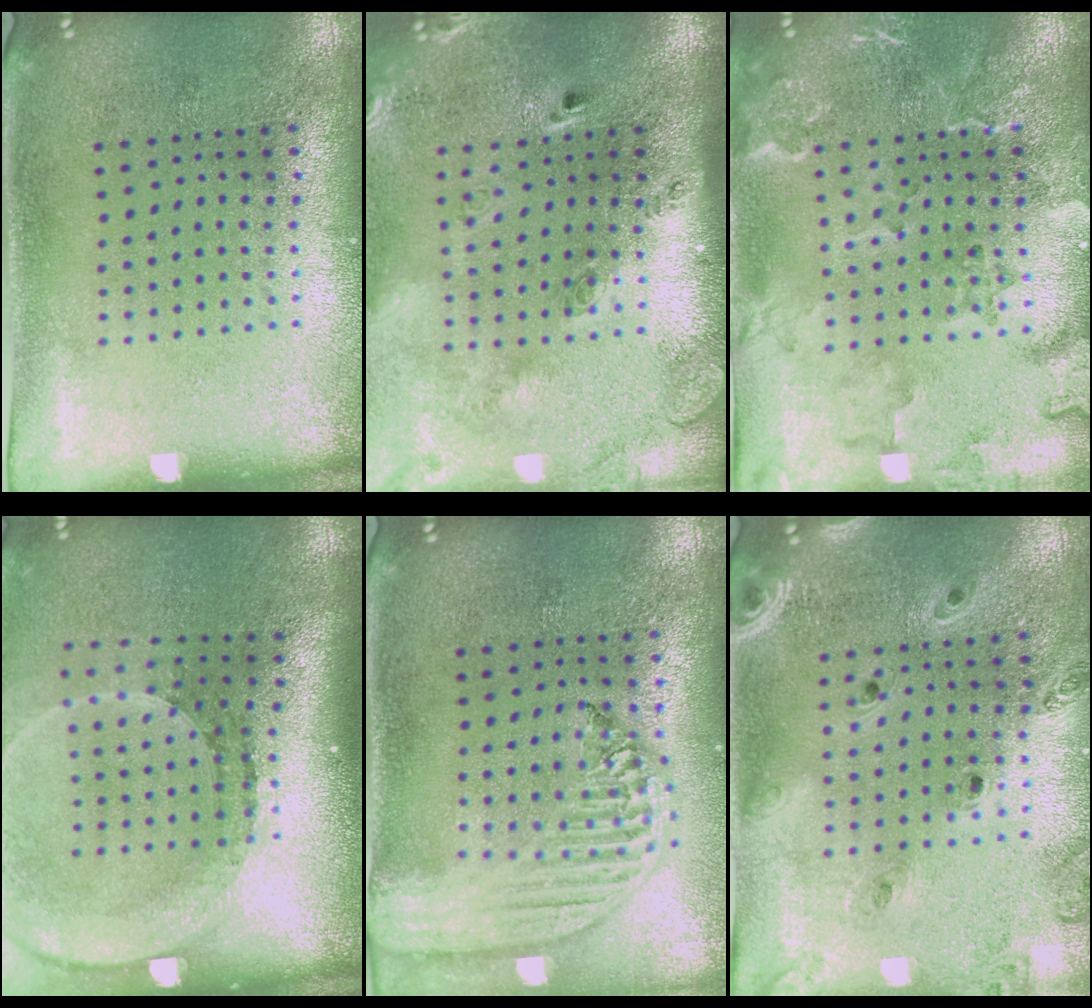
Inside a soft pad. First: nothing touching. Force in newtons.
{"total": 2.9, "press": 2.0, "slide": 2.1}
{"total": 2.4, "press": 2.2, "slide": 0.9}
{"total": 2.6, "press": 1.8, "slide": 1.9}
{"total": 2.4, "press": 2.1, "slide": 1.3}
{"total": 1.4, "press": 1.4, "slide": 0.1}